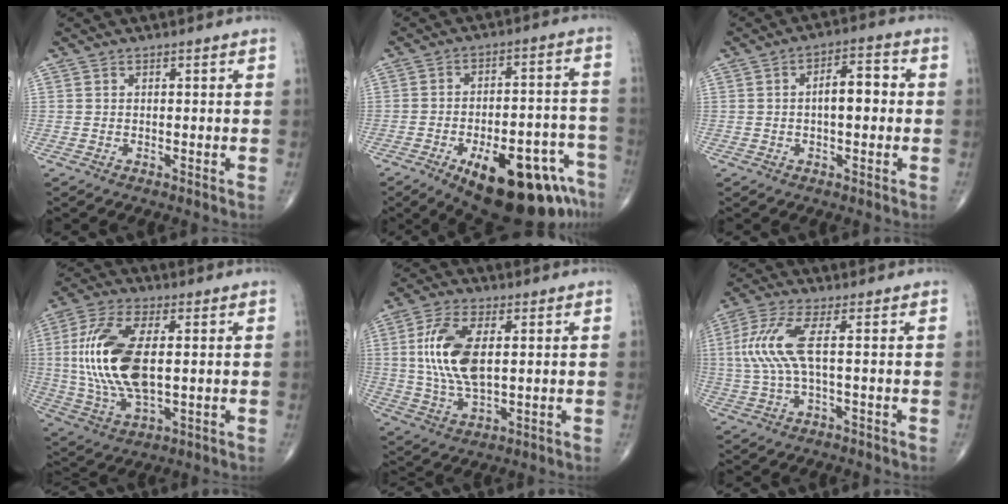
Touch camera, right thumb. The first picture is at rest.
{"total": 22.1, "force": [-12.2, 8.7, 16.2], "torque": [-0.153, 0.067, -0.163]}
{"total": 6.7, "force": [0.1, 3.1, 5.9], "torque": [-0.079, 0.021, -0.009]}
{"total": 17.4, "force": [1.4, 8.0, 15.4], "torque": [-0.326, -0.003, 0.029]}
{"total": 12.6, "force": [2.0, 6.0, 10.9], "torque": [-0.223, -0.004, 0.040]}
{"total": 8.5, "force": [1.0, 2.0, 8.2], "torque": [-0.222, 0.011, 0.018]}